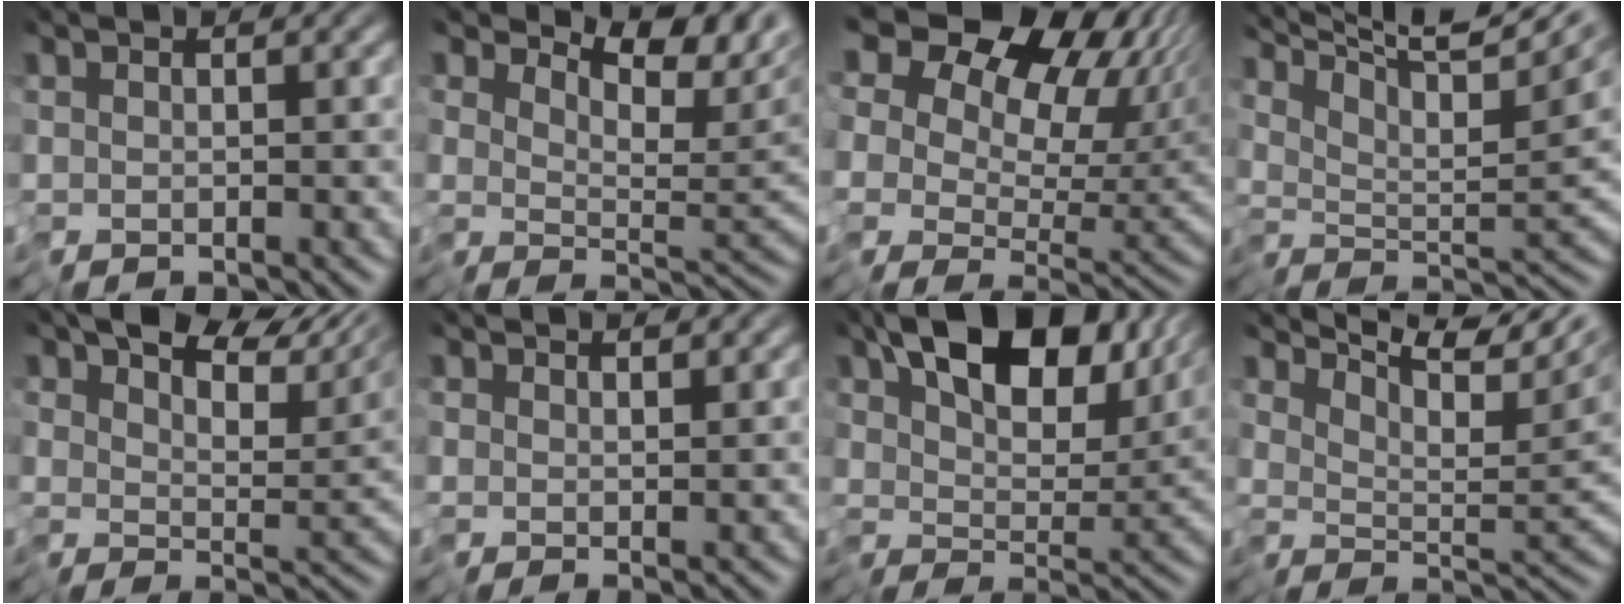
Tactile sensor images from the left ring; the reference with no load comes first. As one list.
[{"total": 5.7, "force": [5.2, 0.8, 2.3], "torque": [-0.024, 0.000, 0.087]}, {"total": 17.6, "force": [8.7, 11.5, 10.1], "torque": [-0.206, 0.058, 0.143]}, {"total": 11.6, "force": [9.0, 1.5, 7.1], "torque": [-0.116, 0.018, 0.125]}, {"total": 8.5, "force": [7.0, 2.5, 4.2], "torque": [-0.067, 0.018, 0.119]}, {"total": 1.4, "force": [1.2, -0.7, -0.3], "torque": [0.003, 0.011, 0.026]}, {"total": 10.4, "force": [5.8, 5.1, 7.0], "torque": [-0.112, 0.011, 0.100]}, {"total": 7.6, "force": [6.5, 0.7, 4.0], "torque": [-0.052, 0.010, 0.106]}]